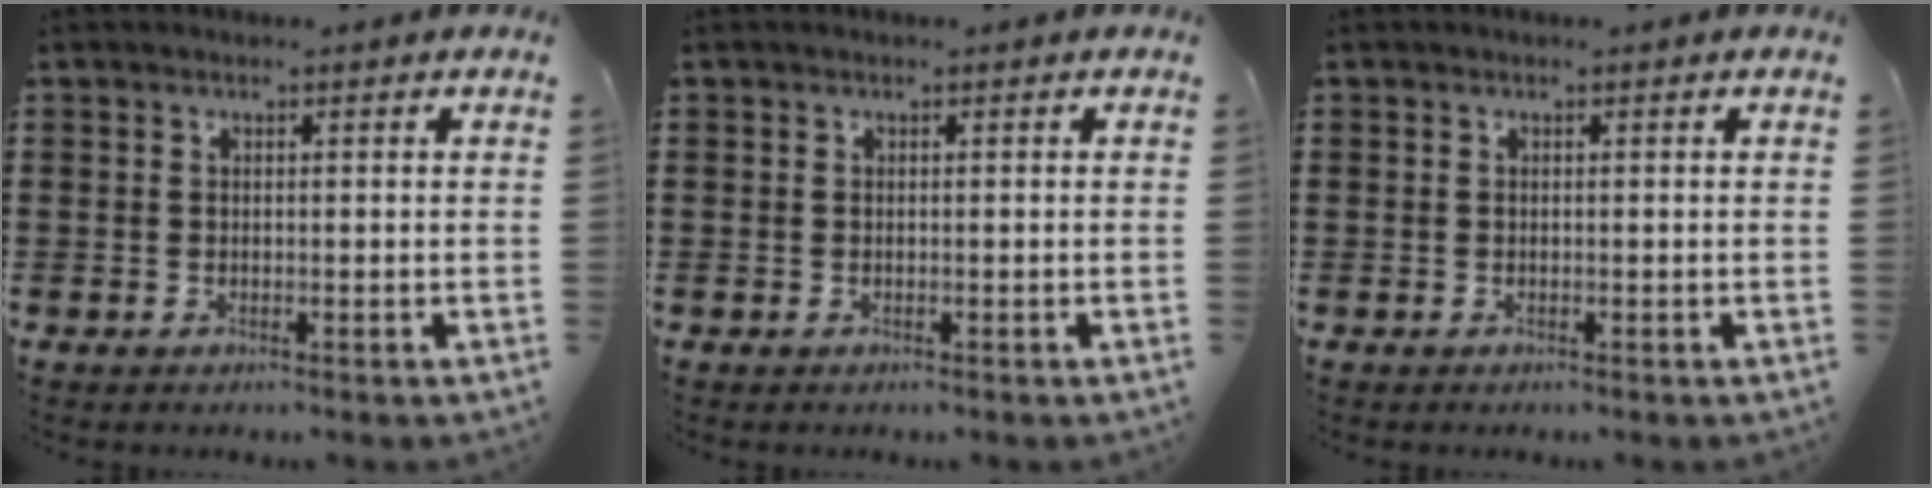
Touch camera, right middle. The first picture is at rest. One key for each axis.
{"total": 0.0}
{"total": 0.0}